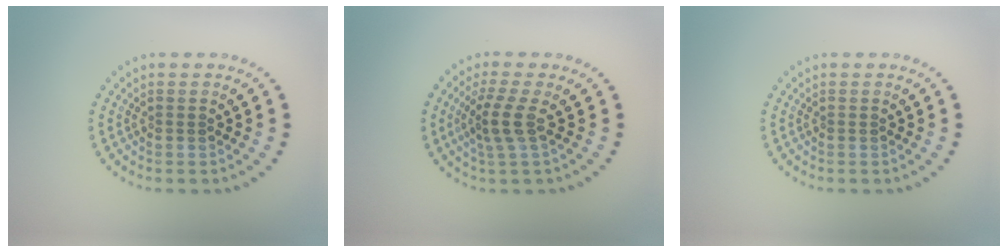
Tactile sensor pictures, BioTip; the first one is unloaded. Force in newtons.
{"total": 2.8, "press": 2.4, "slide": 1.4}
{"total": 0.0}